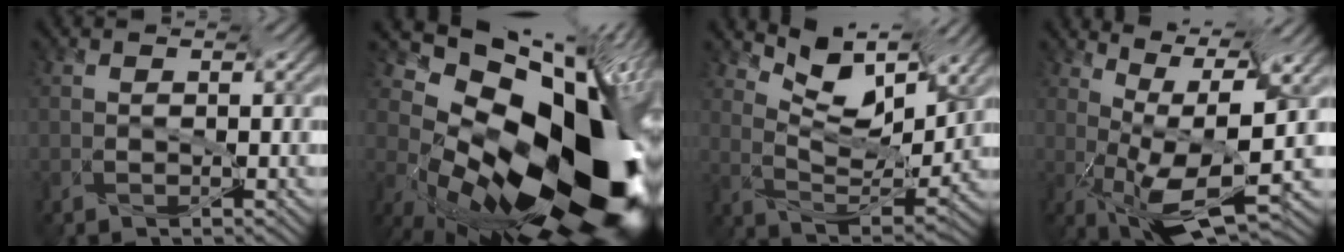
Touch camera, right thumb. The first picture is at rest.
{"total": 17.6, "force": [-4.3, 10.1, 13.8], "torque": [-0.213, -0.032, -0.069]}
{"total": 6.7, "force": [3.8, 2.2, 5.1], "torque": [-0.096, -0.002, 0.084]}
{"total": 9.0, "force": [0.2, 1.7, 8.8], "torque": [-0.148, 0.000, 0.023]}